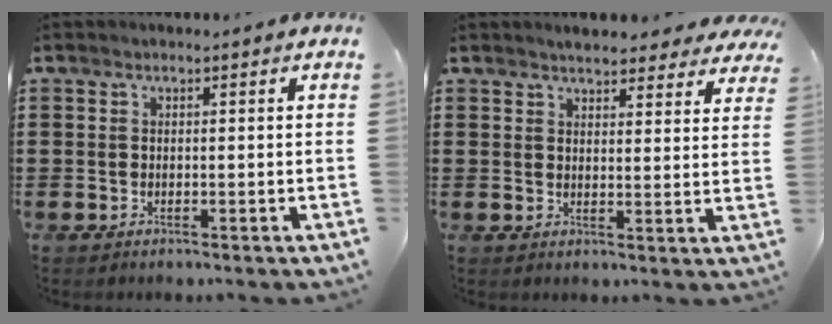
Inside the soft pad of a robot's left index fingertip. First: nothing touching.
{"total": 3.9, "force": [3.7, 0.5, 0.9], "torque": [-0.021, -0.011, 0.068]}